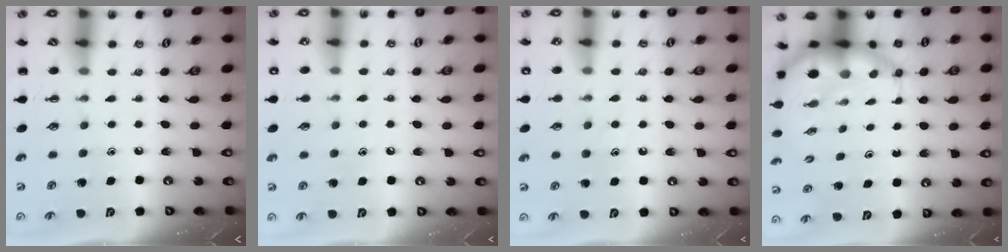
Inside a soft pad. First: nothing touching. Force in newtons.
{"total": 5.4, "press": 5.2, "slide": 1.4}
{"total": 7.0, "press": 6.9, "slide": 1.2}
{"total": 6.9, "press": 6.7, "slide": 1.7}